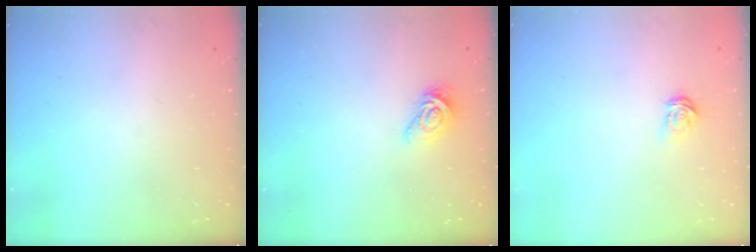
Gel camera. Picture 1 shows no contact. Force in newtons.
{"total": 8.7, "press": 8.7, "slide": 0.5}
{"total": 3.5, "press": 3.5, "slide": 0.3}